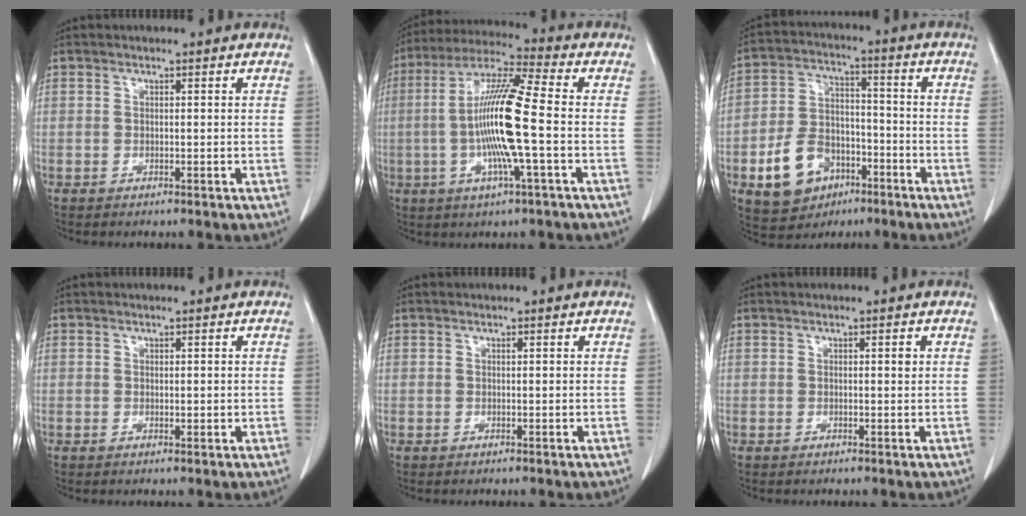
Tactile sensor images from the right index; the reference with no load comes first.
{"total": 14.3, "force": [-1.6, 0.2, 14.2], "torque": [-0.276, 0.001, -0.041]}
{"total": 11.8, "force": [-5.3, 8.2, 6.6], "torque": [-0.135, 0.017, -0.082]}
{"total": 0.8, "force": [0.2, 0.5, 0.6], "torque": [-0.010, -0.003, 0.005]}
{"total": 0.0}
{"total": 0.7, "force": [0.2, 0.1, 0.6], "torque": [-0.011, 0.000, 0.003]}